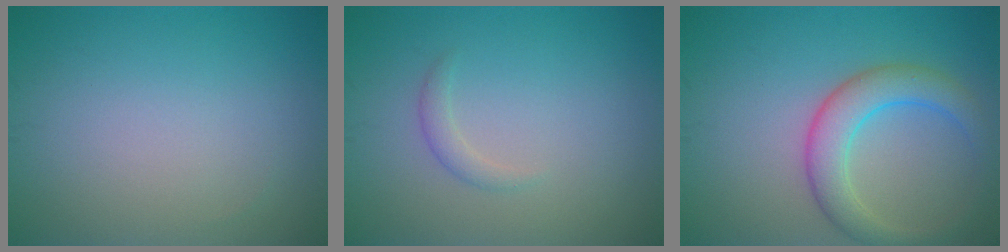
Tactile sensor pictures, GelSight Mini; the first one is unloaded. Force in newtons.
{"total": 1.1, "press": 1.1, "slide": 0.0}
{"total": 4.6, "press": 4.6, "slide": 0.2}